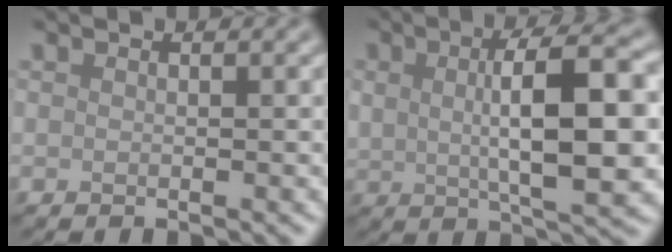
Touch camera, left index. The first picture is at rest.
{"total": 9.4, "force": [1.0, 3.3, 8.7], "torque": [-0.139, 0.005, 0.018]}